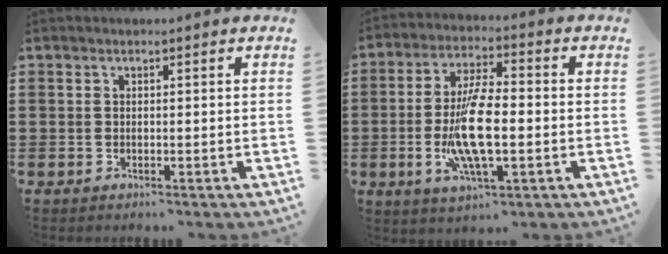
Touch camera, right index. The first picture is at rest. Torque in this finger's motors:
{"motor_torque": [2.14, 0.00, 1.05, 0.21]}